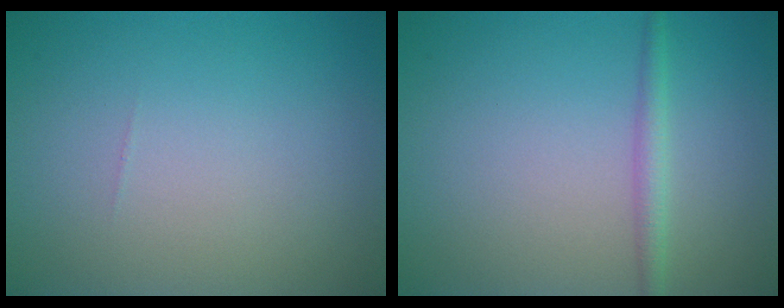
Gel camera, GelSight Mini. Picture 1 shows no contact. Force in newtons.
{"total": 1.7, "press": 1.7, "slide": 0.1}